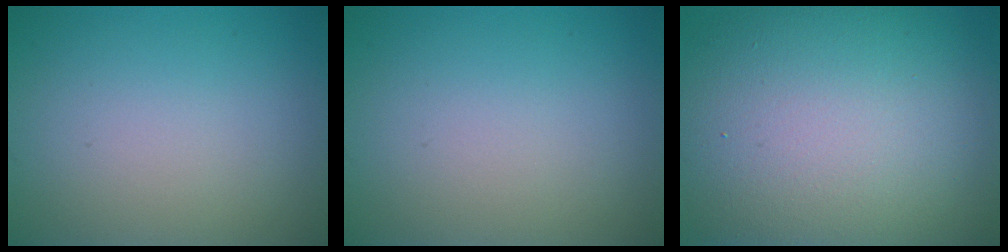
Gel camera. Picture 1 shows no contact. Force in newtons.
{"total": 0.0}
{"total": 15.9, "press": 15.8, "slide": 1.3}